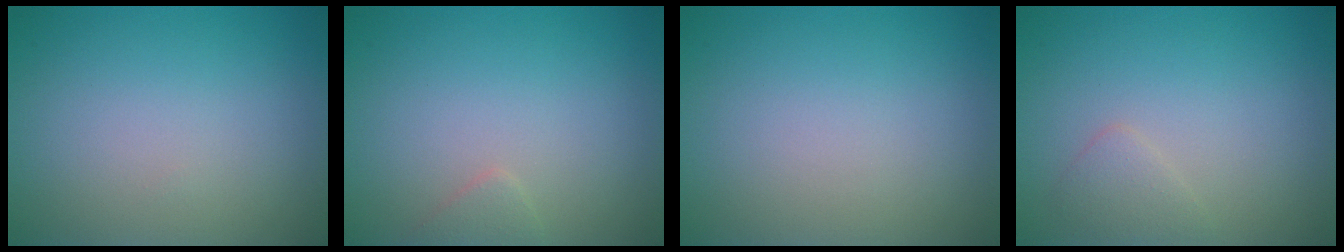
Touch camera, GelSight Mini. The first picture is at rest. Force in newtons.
{"total": 1.0, "press": 1.0, "slide": 0.1}
{"total": 0.0}
{"total": 1.2, "press": 1.2, "slide": 0.1}